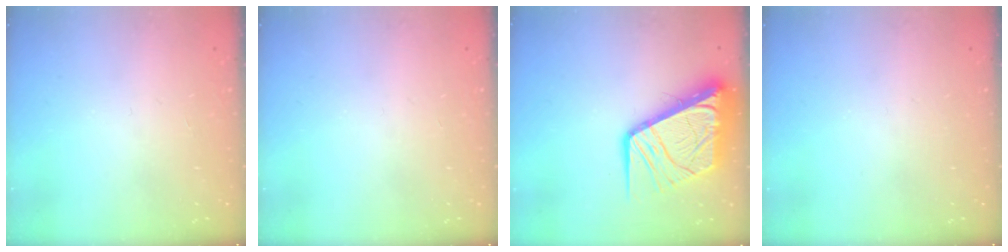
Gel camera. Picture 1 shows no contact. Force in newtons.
{"total": 0.0}
{"total": 15.8, "press": 15.7, "slide": 1.8}
{"total": 0.0}